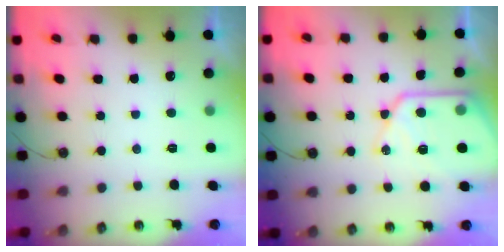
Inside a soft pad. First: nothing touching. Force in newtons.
{"total": 13.9, "press": 13.8, "slide": 1.4}